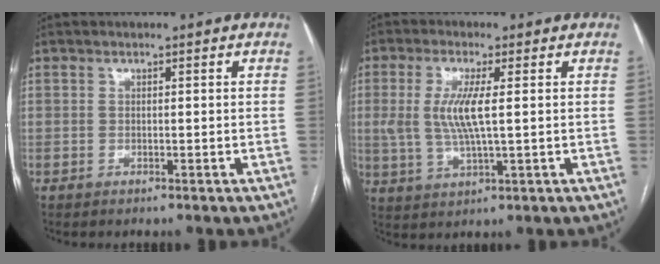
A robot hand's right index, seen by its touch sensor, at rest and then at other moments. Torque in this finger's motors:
{"motor_torque": [0.34, 0.03, 0.28, 0.12]}